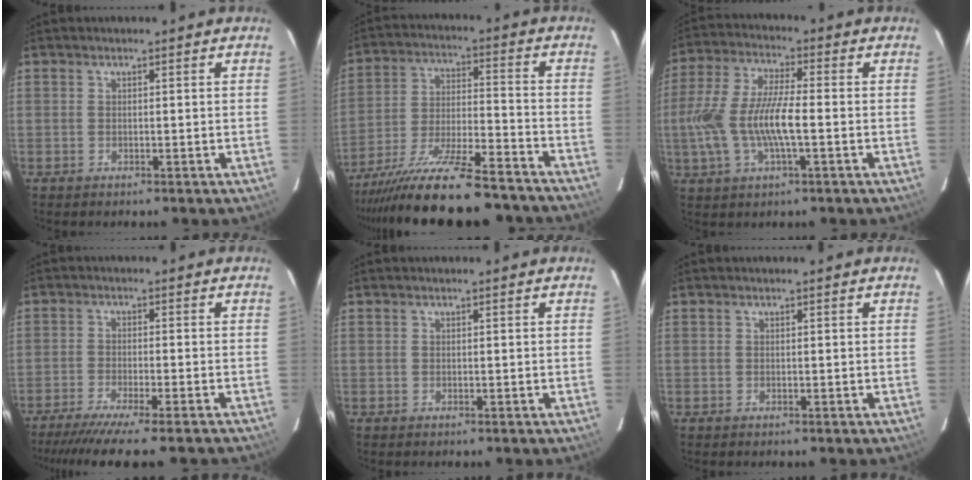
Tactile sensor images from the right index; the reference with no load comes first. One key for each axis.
{"total": 23.9, "fx": -20.4, "fy": 3.6, "fz": 12.0, "tx": -0.230, "ty": -0.060, "tz": -0.315}
{"total": 12.9, "fx": -2.3, "fy": 3.6, "fz": 12.1, "tx": -0.258, "ty": 0.000, "tz": -0.045}
{"total": 12.9, "fx": -11.0, "fy": -0.2, "fz": 6.6, "tx": -0.131, "ty": -0.040, "tz": -0.170}
{"total": 0.0}
{"total": 0.0}